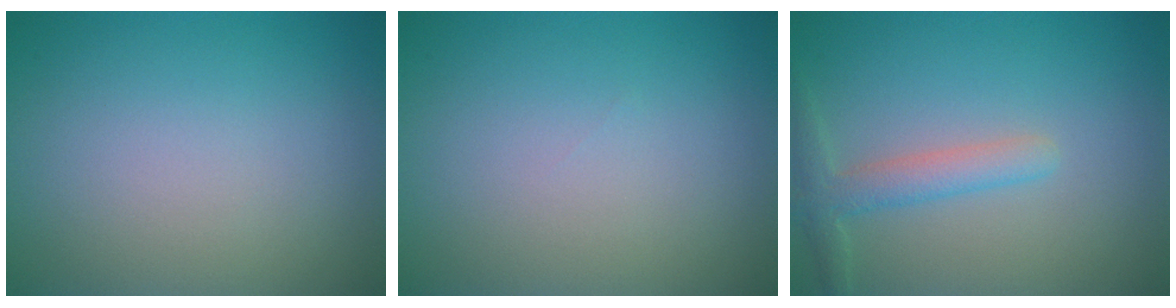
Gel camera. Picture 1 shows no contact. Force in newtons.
{"total": 0.0}
{"total": 2.5, "press": 2.5, "slide": 0.0}